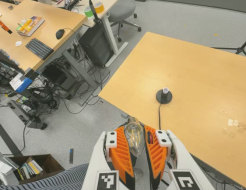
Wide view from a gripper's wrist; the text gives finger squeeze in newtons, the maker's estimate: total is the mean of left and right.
{"total": 19.5, "left": 24.6, "right": 14.3}